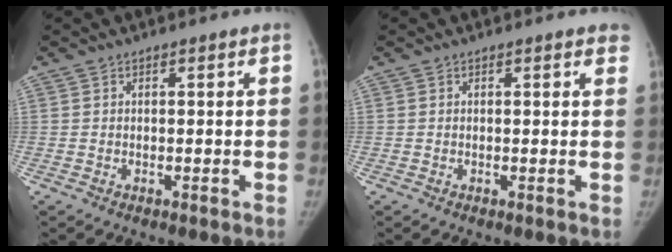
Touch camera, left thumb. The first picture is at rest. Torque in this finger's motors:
{"motor_torque": [0.09, -0.45, 0.51, -0.37, 0.11]}